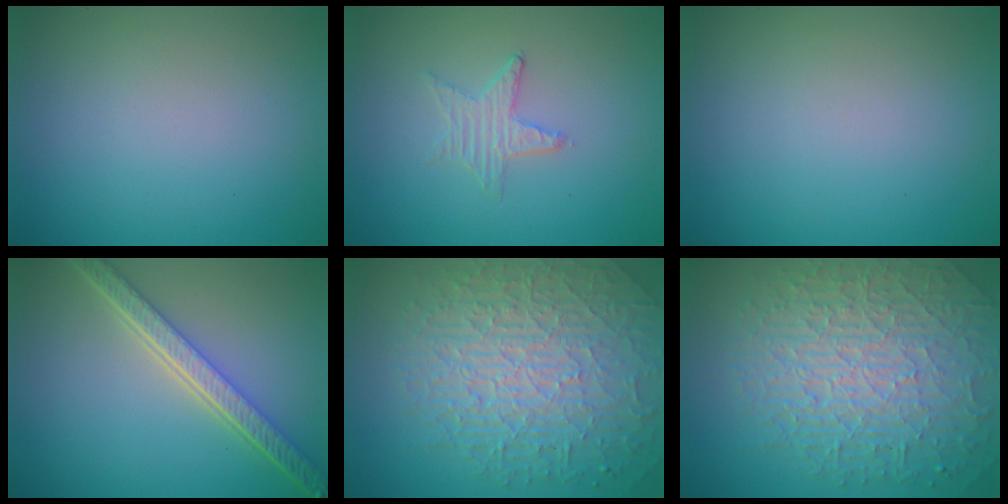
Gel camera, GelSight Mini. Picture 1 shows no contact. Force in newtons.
{"total": 0.9, "press": 0.9, "slide": 0.2}
{"total": 0.0}
{"total": 5.5, "press": 4.2, "slide": 3.5}
{"total": 9.8, "press": 6.4, "slide": 7.4}
{"total": 9.8, "press": 6.4, "slide": 7.4}